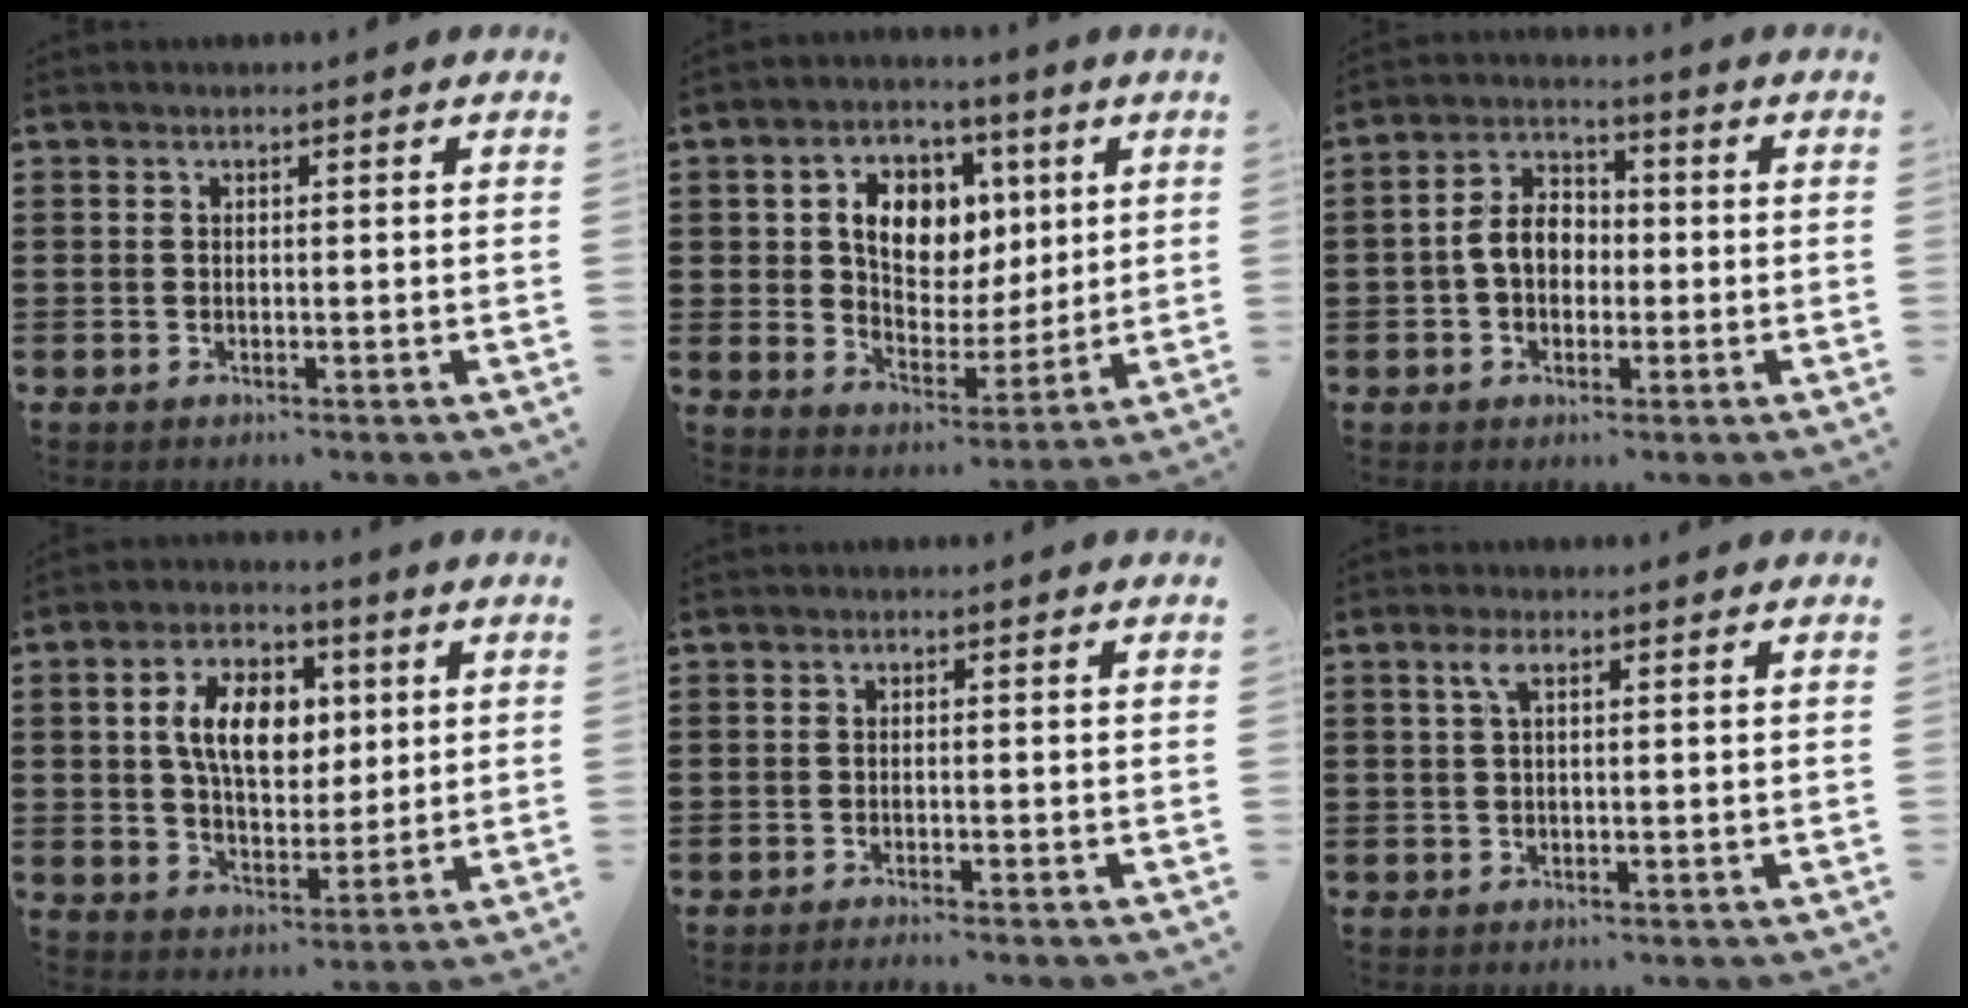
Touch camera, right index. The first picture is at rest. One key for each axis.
{"total": 9.2, "fx": 2.9, "fy": 6.9, "fz": 5.3, "tx": -0.111, "ty": 0.012, "tz": 0.047}
{"total": 6.0, "fx": -0.8, "fy": 4.4, "fz": 4.1, "tx": -0.097, "ty": 0.008, "tz": -0.021}
{"total": 9.3, "fx": 2.0, "fy": 5.8, "fz": 7.0, "tx": -0.143, "ty": 0.013, "tz": 0.031}
{"total": 1.0, "fx": -0.9, "fy": -0.2, "fz": 0.2, "tx": -0.005, "ty": 0.000, "tz": -0.019}
{"total": 2.0, "fx": 0.6, "fy": 0.5, "fz": 1.8, "tx": -0.039, "ty": 0.006, "tz": 0.010}